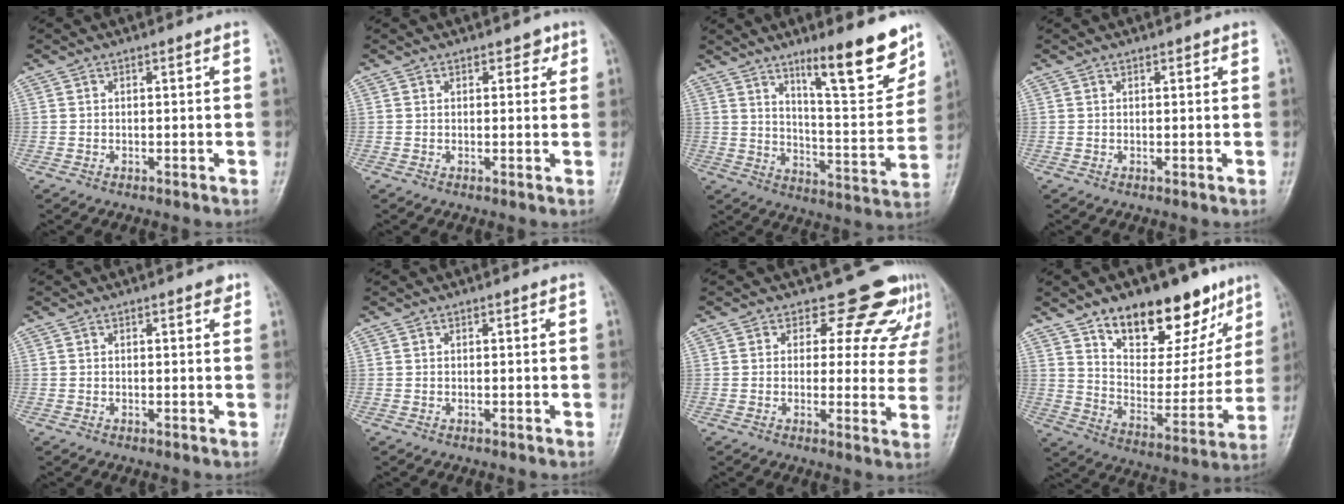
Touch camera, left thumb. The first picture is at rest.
{"total": 2.1, "force": [1.2, 1.4, 1.0], "torque": [0.006, -0.003, 0.011]}
{"total": 16.1, "force": [10.7, 3.2, 11.5], "torque": [-0.139, -0.078, 0.173]}
{"total": 0.6, "force": [0.5, 0.3, 0.3], "torque": [0.001, -0.002, 0.004]}
{"total": 1.3, "force": [0.8, 0.6, 0.9], "torque": [-0.003, -0.001, 0.006]}
{"total": 0.0}
{"total": 11.5, "force": [9.5, 5.9, 2.6], "torque": [0.027, -0.057, 0.087]}
{"total": 21.5, "force": [13.8, 10.7, 12.6], "torque": [-0.127, -0.069, 0.219]}